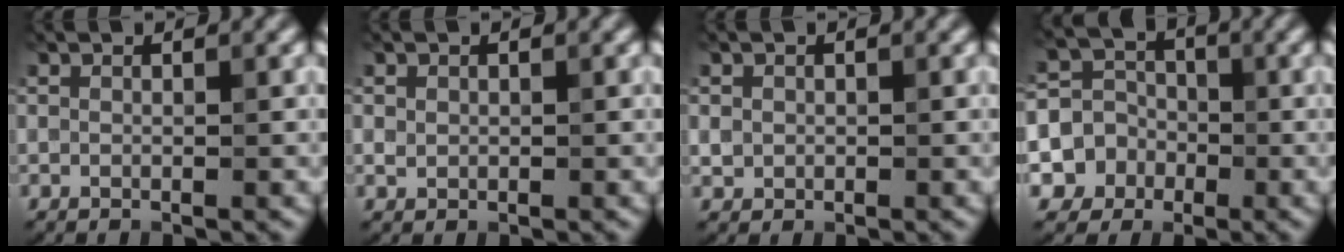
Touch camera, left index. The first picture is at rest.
{"total": 0.8, "force": [0.2, 0.7, 0.2], "torque": [-0.002, -0.002, 0.003]}
{"total": 1.0, "force": [0.1, 1.0, 0.3], "torque": [0.001, -0.005, 0.001]}
{"total": 7.6, "force": [-2.4, 7.1, 1.2], "torque": [-0.011, 0.008, -0.065]}